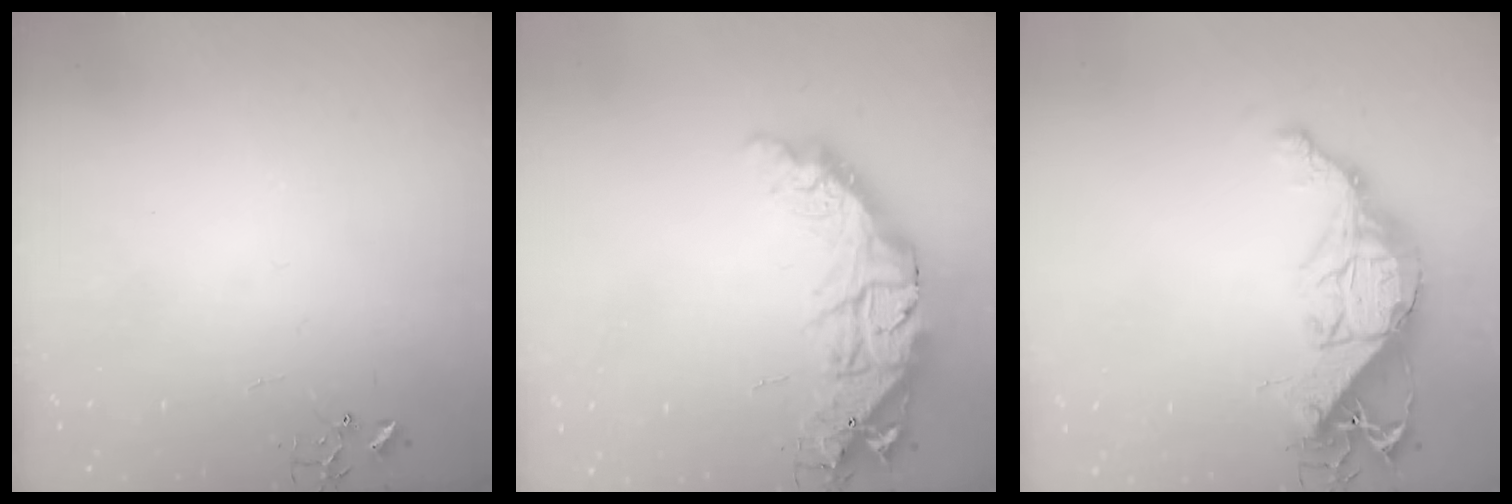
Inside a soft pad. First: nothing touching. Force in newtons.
{"total": 21.4, "press": 21.3, "slide": 2.0}
{"total": 15.3, "press": 15.3, "slide": 1.0}